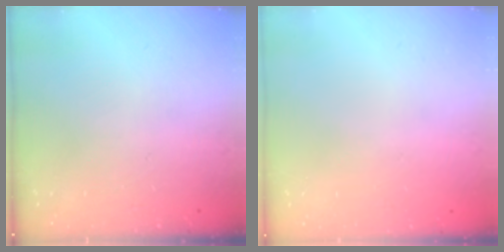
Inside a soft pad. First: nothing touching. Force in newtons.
{"total": 0.0}